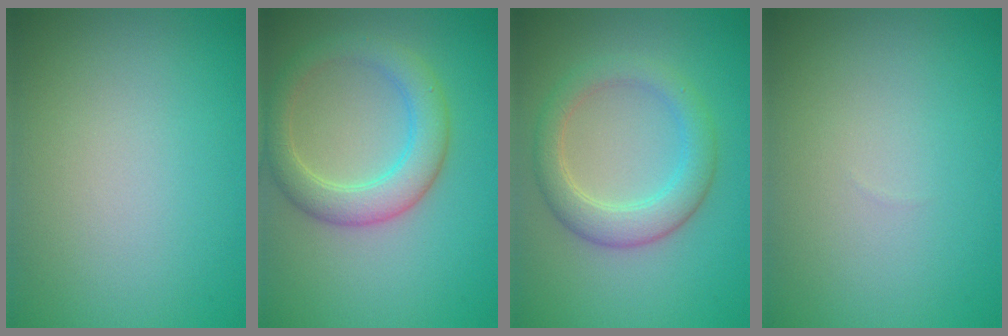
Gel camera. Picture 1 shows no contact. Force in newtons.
{"total": 4.4, "press": 4.4, "slide": 0.4}
{"total": 3.9, "press": 3.9, "slide": 0.2}
{"total": 0.0}